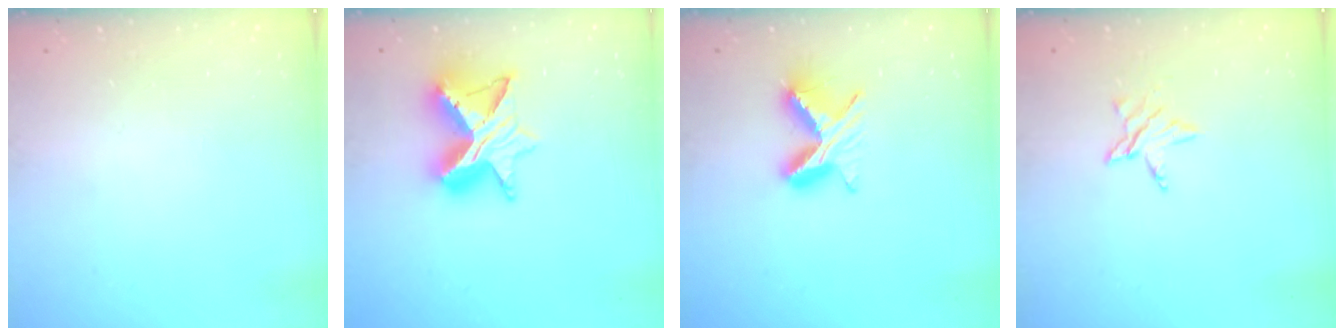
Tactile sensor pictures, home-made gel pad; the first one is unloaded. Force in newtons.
{"total": 11.4, "press": 11.4, "slide": 0.8}
{"total": 8.7, "press": 8.7, "slide": 0.6}
{"total": 5.0, "press": 4.9, "slide": 0.6}